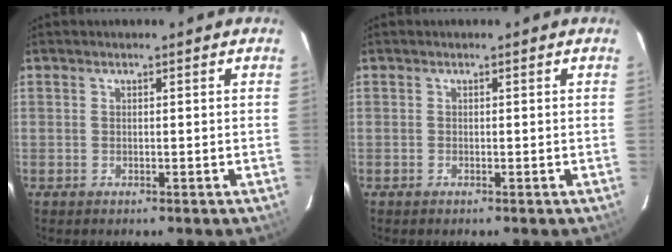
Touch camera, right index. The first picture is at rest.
{"total": 0.0}